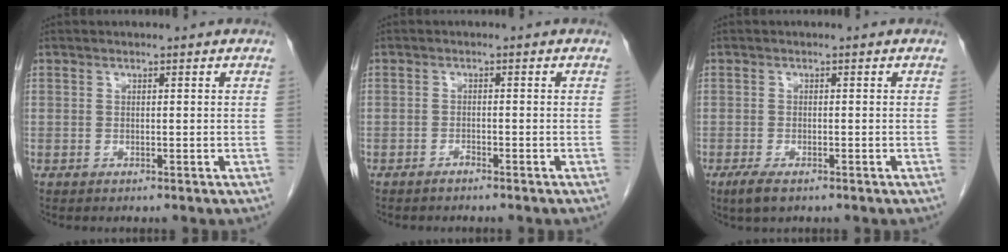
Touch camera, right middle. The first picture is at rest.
{"total": 1.2, "force": [-1.1, 0.1, 0.4], "torque": [-0.013, 0.000, -0.017]}
{"total": 2.9, "force": [-1.8, 1.0, 2.0], "torque": [-0.046, -0.006, -0.030]}